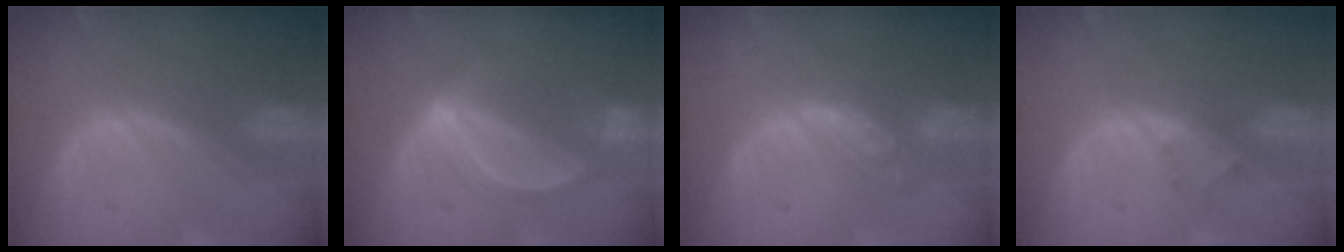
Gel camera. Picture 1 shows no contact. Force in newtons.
{"total": 5.0, "press": 4.9, "slide": 0.7}
{"total": 5.5, "press": 4.7, "slide": 2.8}
{"total": 1.3, "press": 1.1, "slide": 0.8}